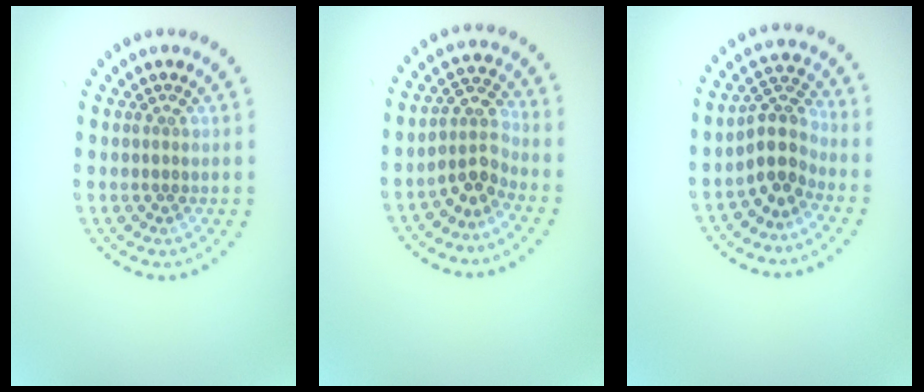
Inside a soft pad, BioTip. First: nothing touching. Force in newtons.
{"total": 3.0, "press": 2.3, "slide": 1.9}
{"total": 3.4, "press": 2.6, "slide": 2.1}